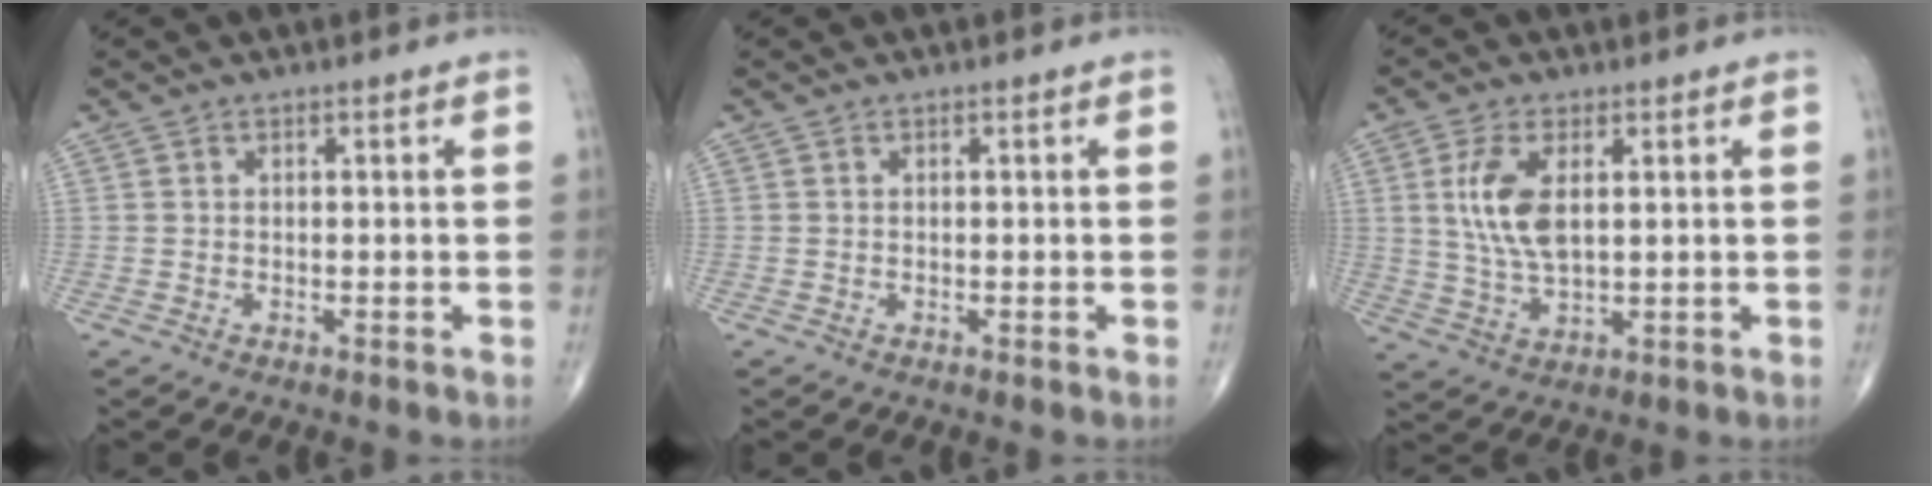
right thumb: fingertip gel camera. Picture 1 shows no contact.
{"total": 0.0}
{"total": 8.9, "force": [2.1, 4.1, 7.6], "torque": [-0.163, -0.009, 0.045]}